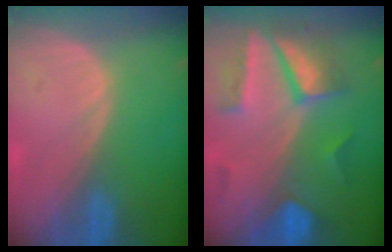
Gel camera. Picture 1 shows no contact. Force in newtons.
{"total": 8.7, "press": 7.8, "slide": 3.9}